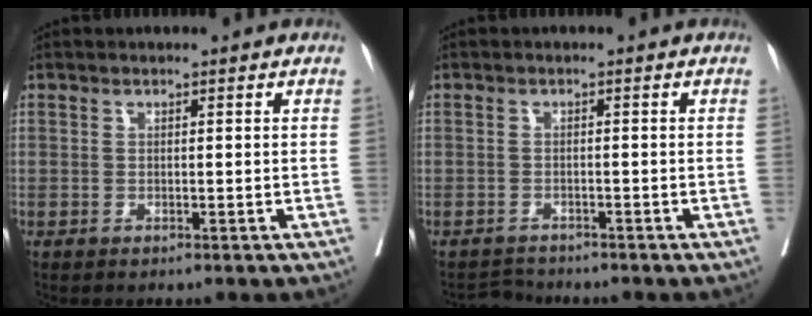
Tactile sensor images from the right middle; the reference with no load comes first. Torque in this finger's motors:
{"motor_torque": [-0.31, -0.14, 0.00, -0.02]}